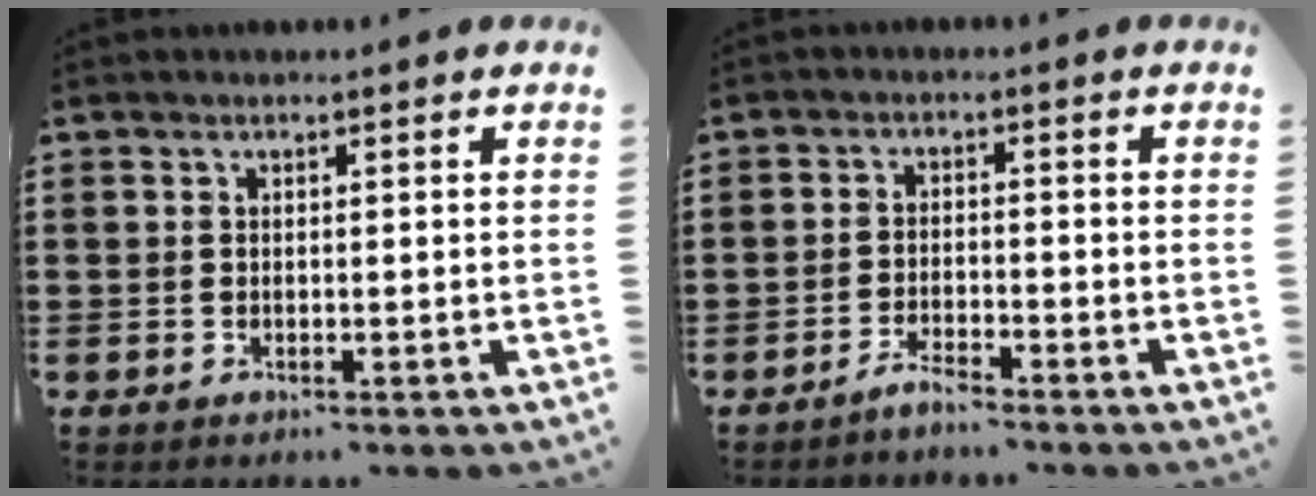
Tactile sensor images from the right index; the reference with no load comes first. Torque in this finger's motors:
{"motor_torque": [-0.09, 1.41, -0.59, -0.21]}